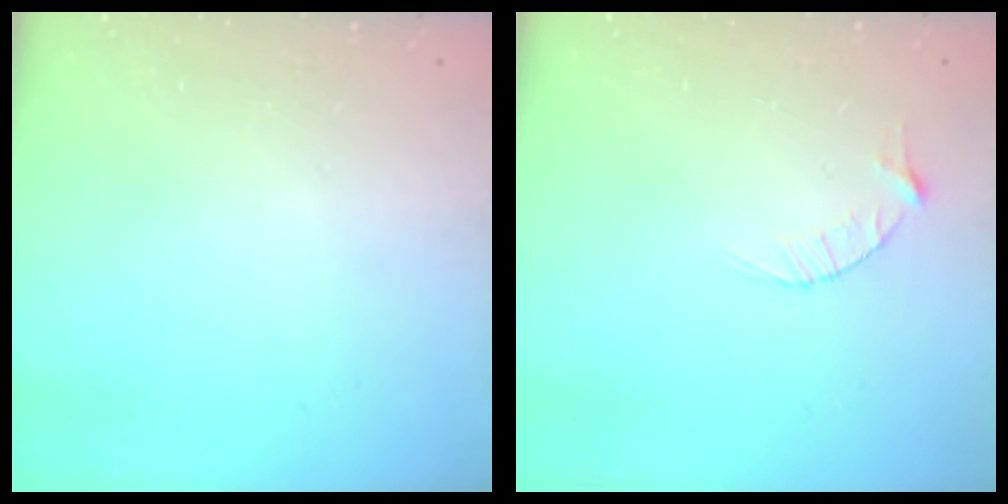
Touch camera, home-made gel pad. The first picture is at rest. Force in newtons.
{"total": 3.4, "press": 3.4, "slide": 0.4}